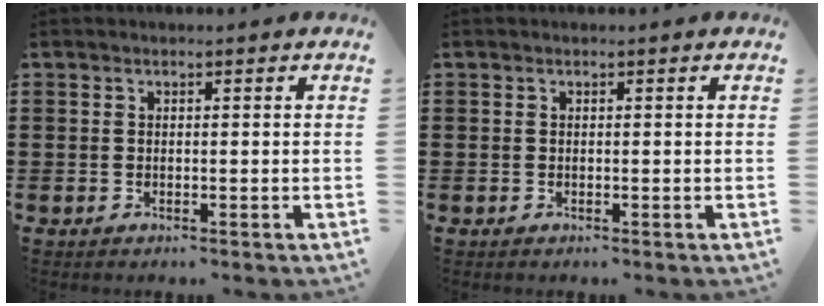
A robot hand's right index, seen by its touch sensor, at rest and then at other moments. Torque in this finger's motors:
{"motor_torque": [0.03, 0.04, 0.00, 0.00]}